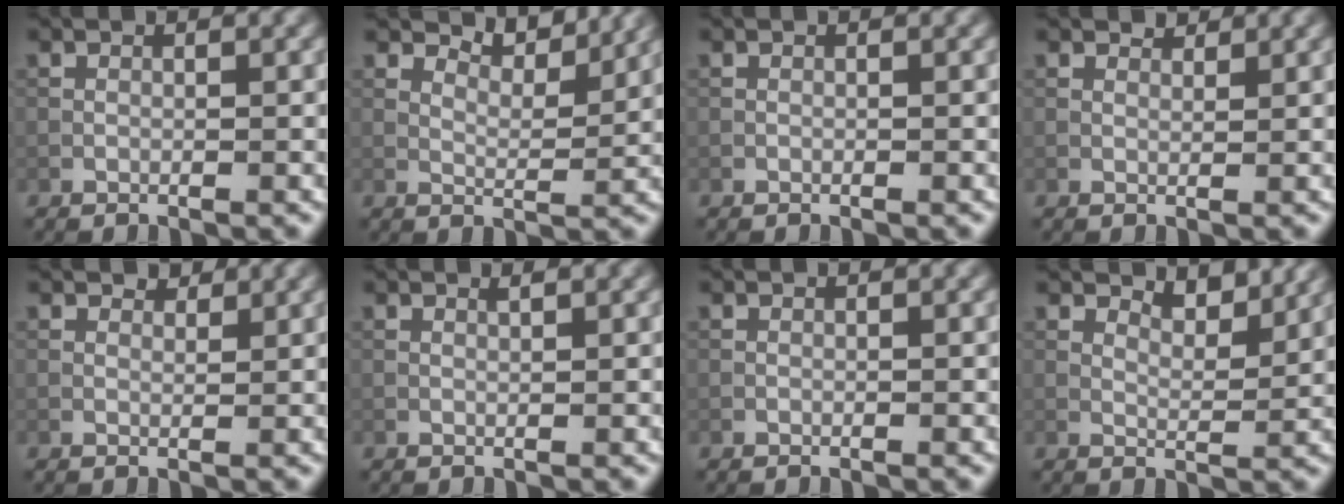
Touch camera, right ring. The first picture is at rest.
{"total": 4.5, "force": [4.1, 0.8, 1.6], "torque": [-0.040, -0.005, 0.058]}
{"total": 0.0}
{"total": 1.4, "force": [1.3, 0.5, 0.4], "torque": [-0.013, -0.003, 0.019]}
{"total": 1.7, "force": [1.4, 0.7, 0.5], "torque": [-0.013, -0.002, 0.017]}
{"total": 0.5, "force": [0.4, 0.0, 0.3], "torque": [-0.008, -0.002, 0.007]}
{"total": 0.0}
{"total": 3.3, "force": [2.8, 0.9, 1.5], "torque": [-0.031, -0.011, 0.038]}